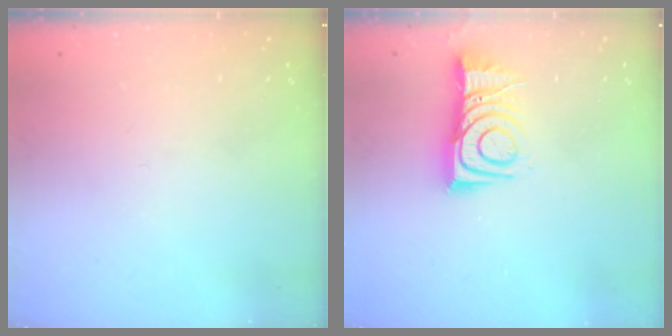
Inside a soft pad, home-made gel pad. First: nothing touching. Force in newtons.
{"total": 10.1, "press": 10.0, "slide": 0.9}